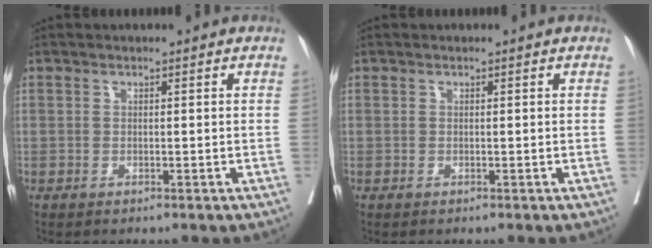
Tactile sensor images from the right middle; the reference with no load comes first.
{"total": 0.0}